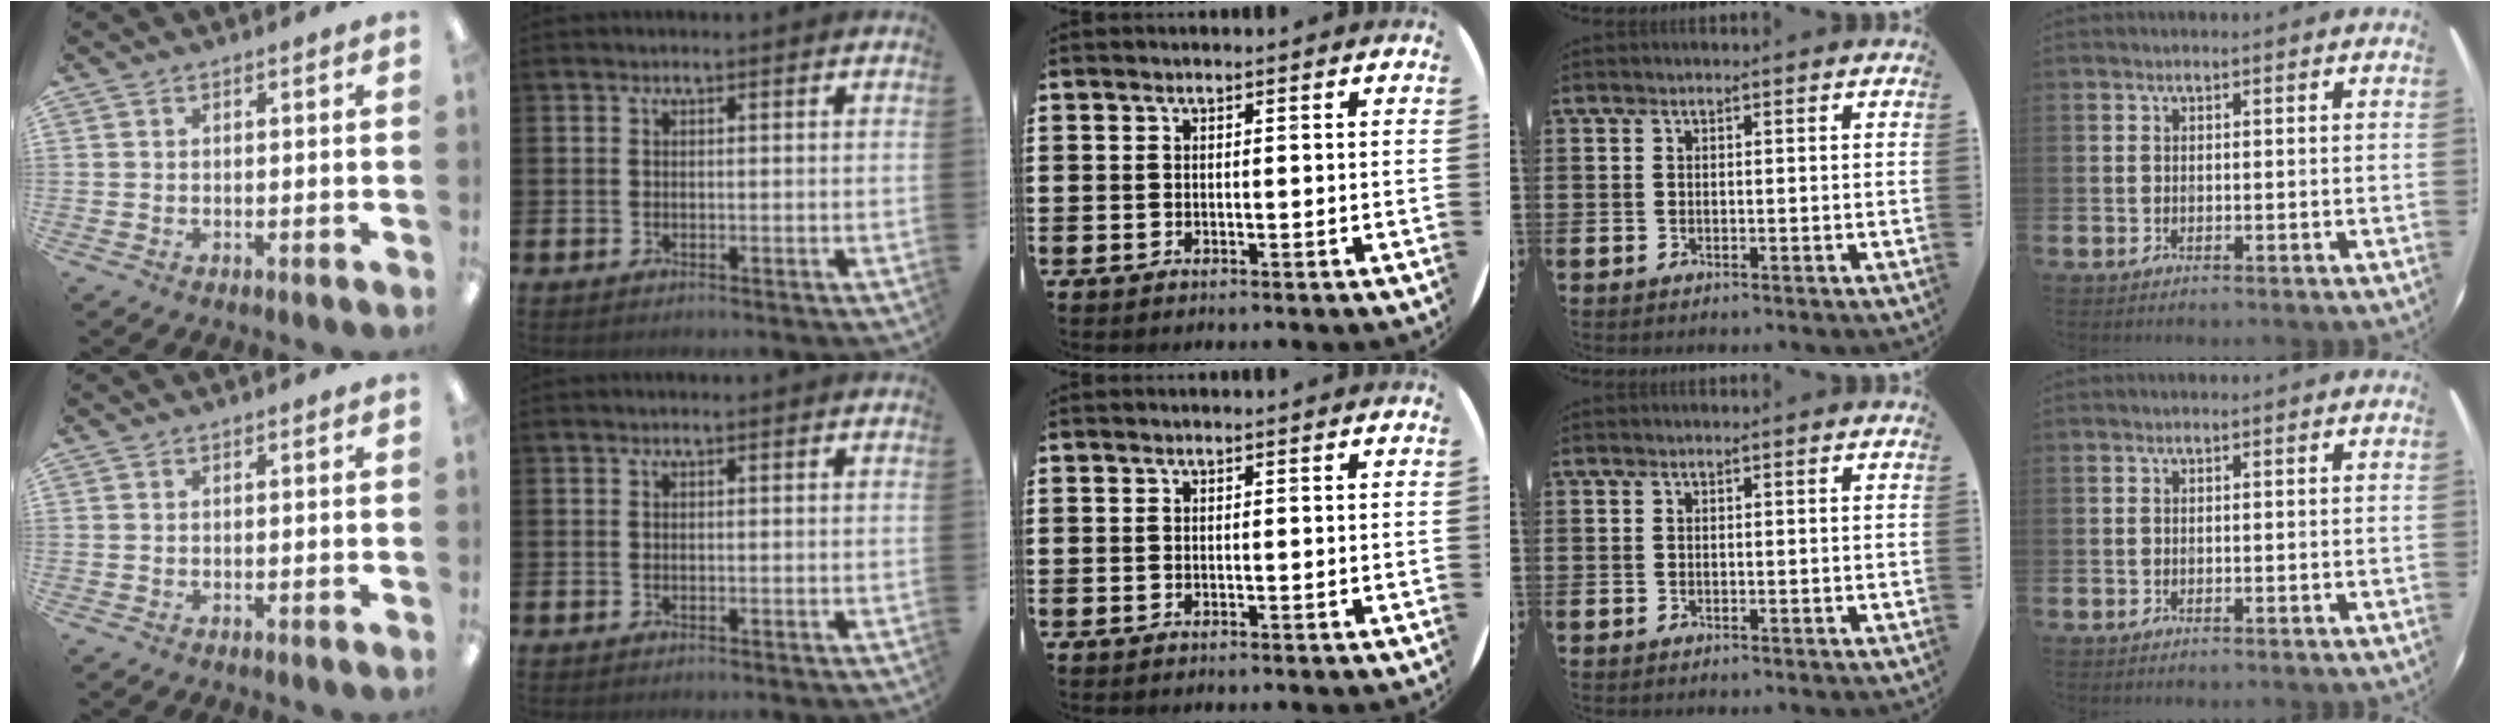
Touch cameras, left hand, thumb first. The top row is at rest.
{}